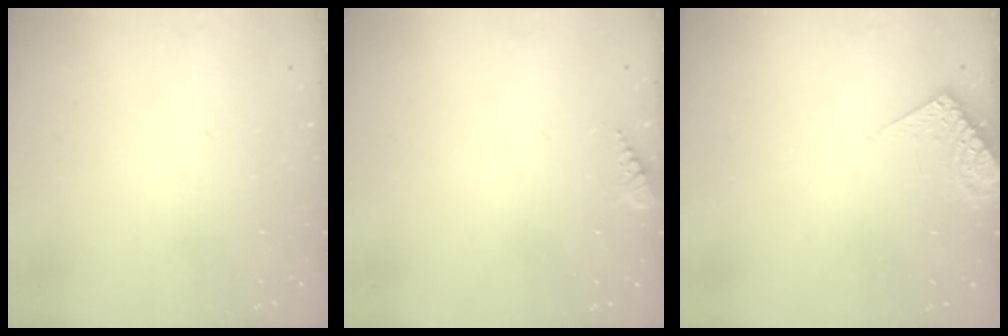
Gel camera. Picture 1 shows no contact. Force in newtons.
{"total": 3.8, "press": 3.8, "slide": 0.4}
{"total": 5.7, "press": 5.6, "slide": 0.6}